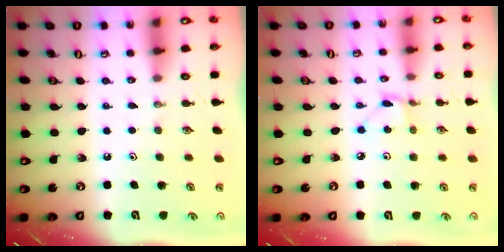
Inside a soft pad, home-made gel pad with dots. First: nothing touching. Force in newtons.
{"total": 1.8, "press": 1.8, "slide": 0.3}